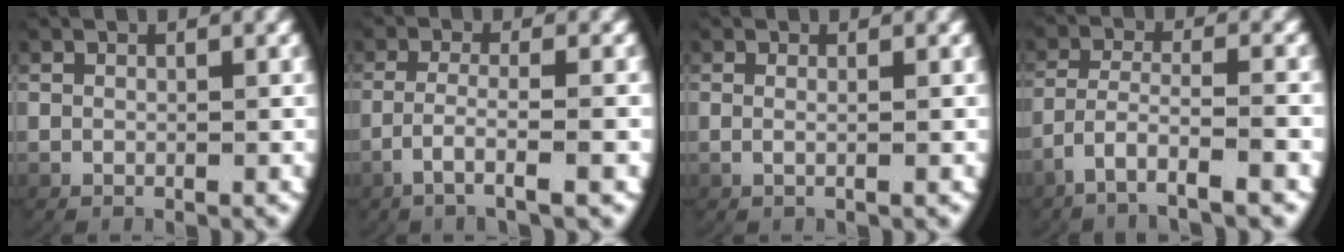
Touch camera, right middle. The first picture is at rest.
{"total": 3.5, "force": [-2.1, 0.1, 2.8], "torque": [-0.064, -0.012, -0.026]}
{"total": 1.0, "force": [0.0, -0.4, 0.8], "torque": [-0.027, -0.007, 0.004]}
{"total": 4.6, "force": [-3.1, 1.0, 3.2], "torque": [-0.077, -0.022, -0.037]}